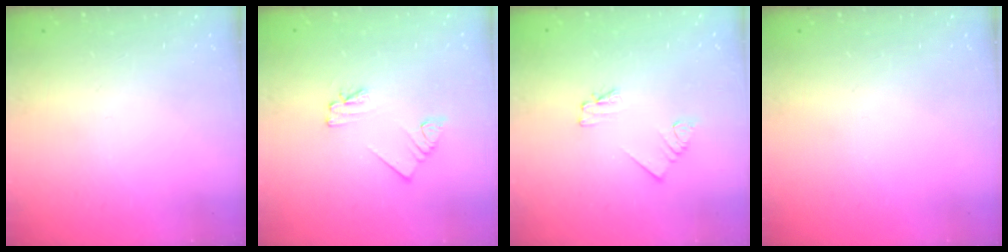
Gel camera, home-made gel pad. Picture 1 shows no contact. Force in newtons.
{"total": 2.3, "press": 2.3, "slide": 0.1}
{"total": 1.6, "press": 1.5, "slide": 0.2}
{"total": 0.0}